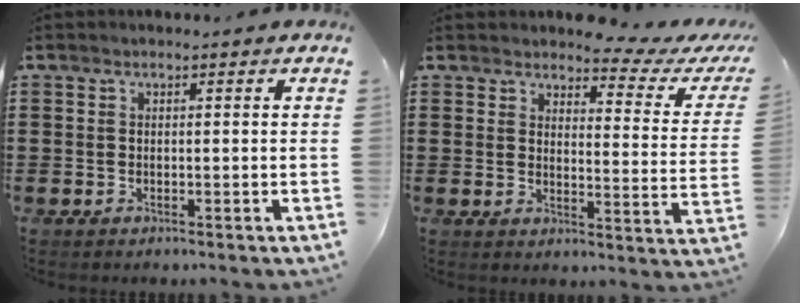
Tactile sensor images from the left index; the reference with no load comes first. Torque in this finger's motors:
{"motor_torque": [1.87, -0.26, 0.14, 0.01]}